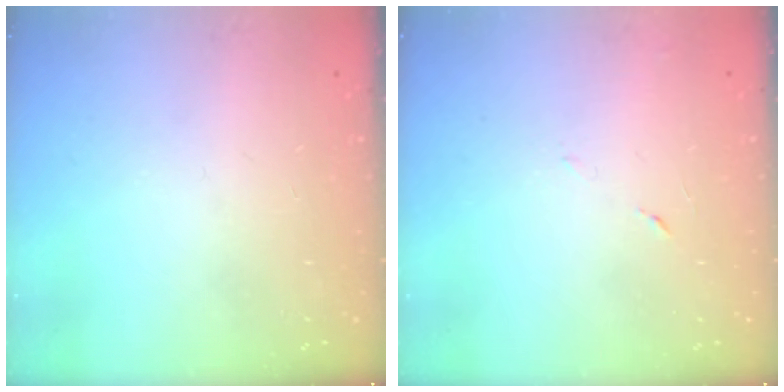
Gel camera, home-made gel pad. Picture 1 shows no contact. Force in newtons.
{"total": 5.3, "press": 5.3, "slide": 0.6}